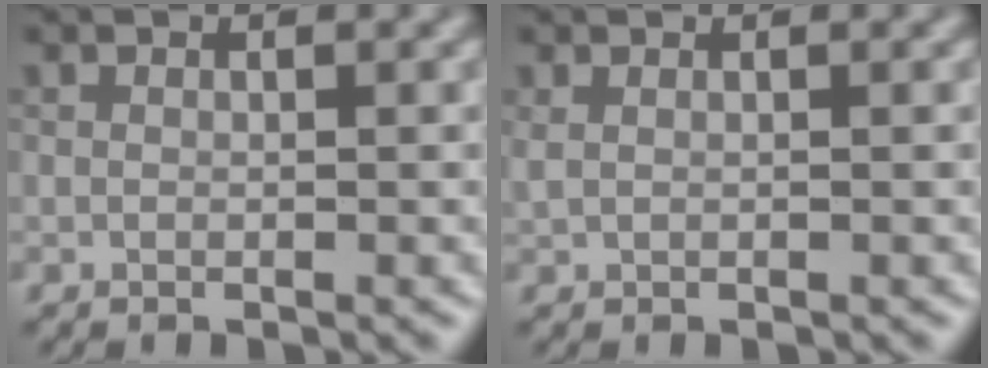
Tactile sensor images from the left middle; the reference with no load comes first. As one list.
[{"total": 0.6, "force": [0.3, 0.2, 0.4], "torque": [-0.011, 0.002, 0.008]}]